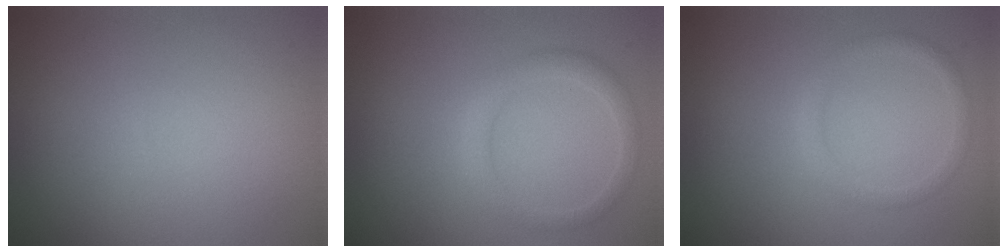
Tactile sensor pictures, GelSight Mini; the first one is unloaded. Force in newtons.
{"total": 1.9, "press": 1.9, "slide": 0.1}
{"total": 1.3, "press": 1.3, "slide": 0.0}